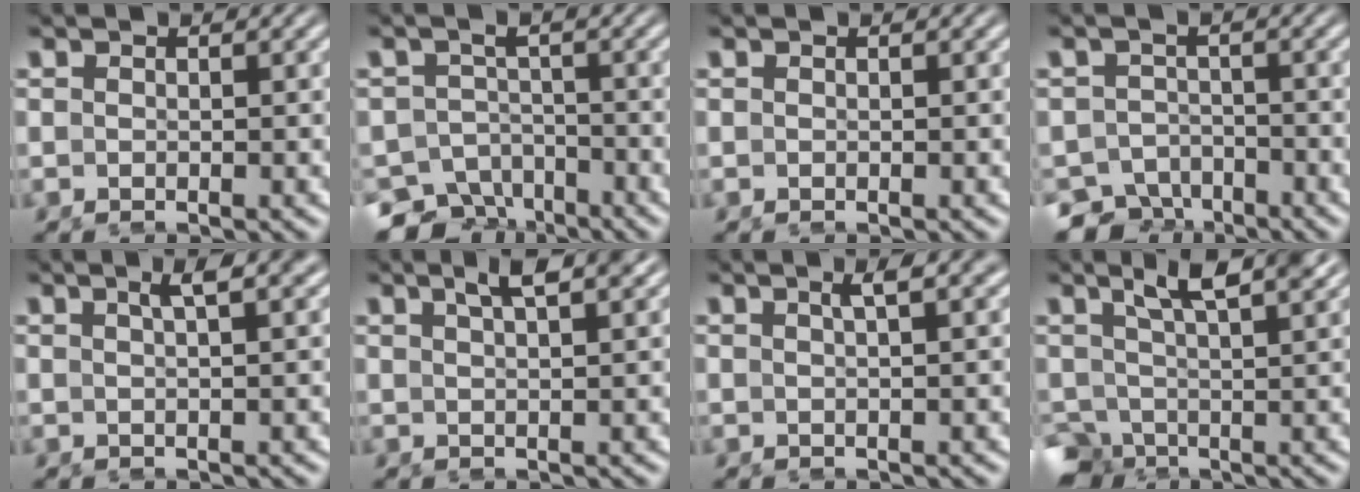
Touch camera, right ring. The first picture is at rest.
{"total": 9.8, "force": [-6.6, 6.8, 2.7], "torque": [-0.043, -0.038, -0.109]}
{"total": 0.0}
{"total": 8.1, "force": [-5.5, 5.6, 1.8], "torque": [-0.023, -0.030, -0.093]}
{"total": 2.8, "force": [1.5, 0.1, 2.3], "torque": [-0.026, 0.017, 0.022]}
{"total": 3.3, "force": [2.2, 0.2, 2.4], "torque": [-0.030, 0.016, 0.033]}
{"total": 2.2, "force": [1.1, 0.0, 1.9], "torque": [-0.021, 0.014, 0.017]}
{"total": 5.9, "force": [0.4, 3.7, 4.5], "torque": [-0.073, -0.017, 0.017]}